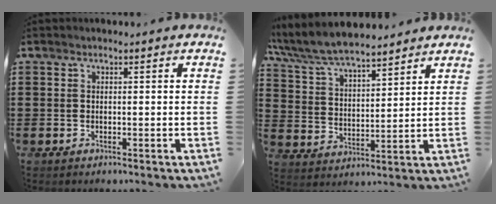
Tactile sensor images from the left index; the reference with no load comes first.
{"total": 7.0, "force": [6.5, 1.0, 2.5], "torque": [-0.075, -0.032, 0.114]}